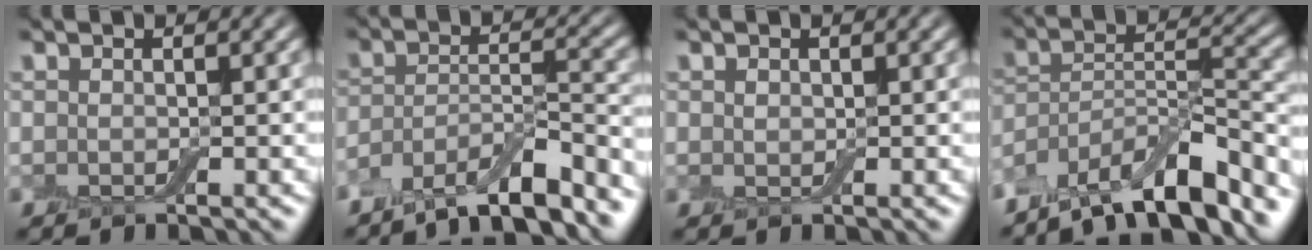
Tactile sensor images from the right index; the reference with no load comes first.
{"total": 8.2, "force": [-6.8, 1.8, 4.1], "torque": [-0.068, 0.003, -0.122]}
{"total": 0.5, "force": [0.3, 0.5, 0.1], "torque": [0.003, 0.002, 0.005]}
{"total": 10.8, "force": [-8.4, 3.0, 6.0], "torque": [-0.091, 0.019, -0.154]}